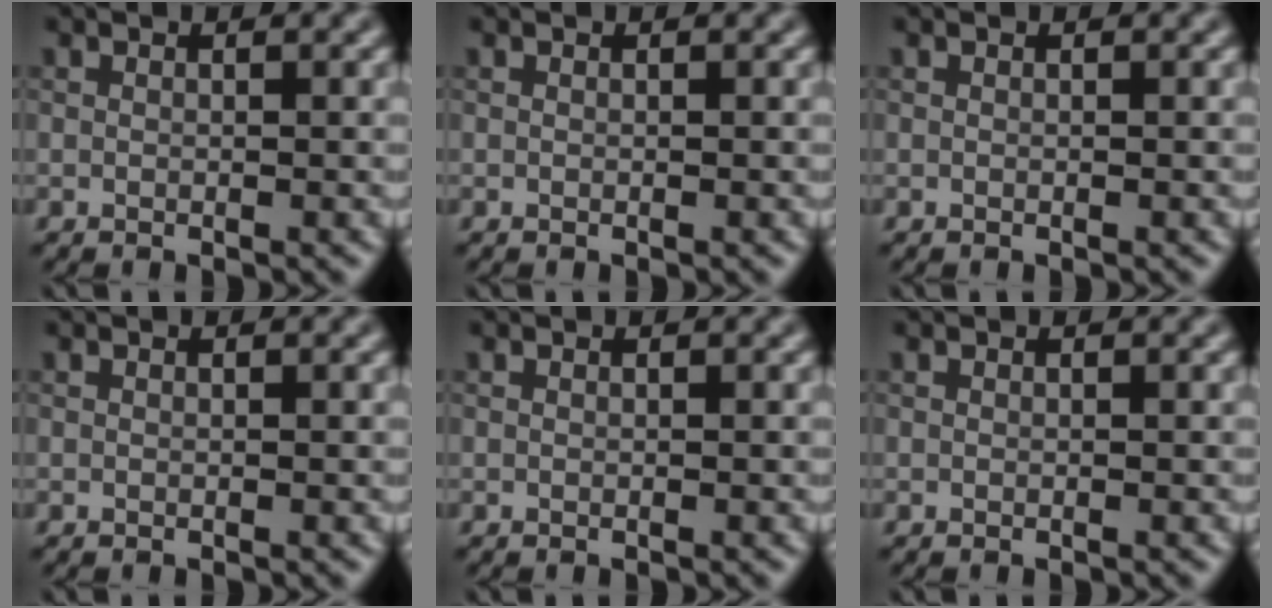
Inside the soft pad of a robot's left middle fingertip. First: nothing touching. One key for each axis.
{"total": 0.0}
{"total": 0.0}
{"total": 0.0}
{"total": 0.0}
{"total": 0.0}